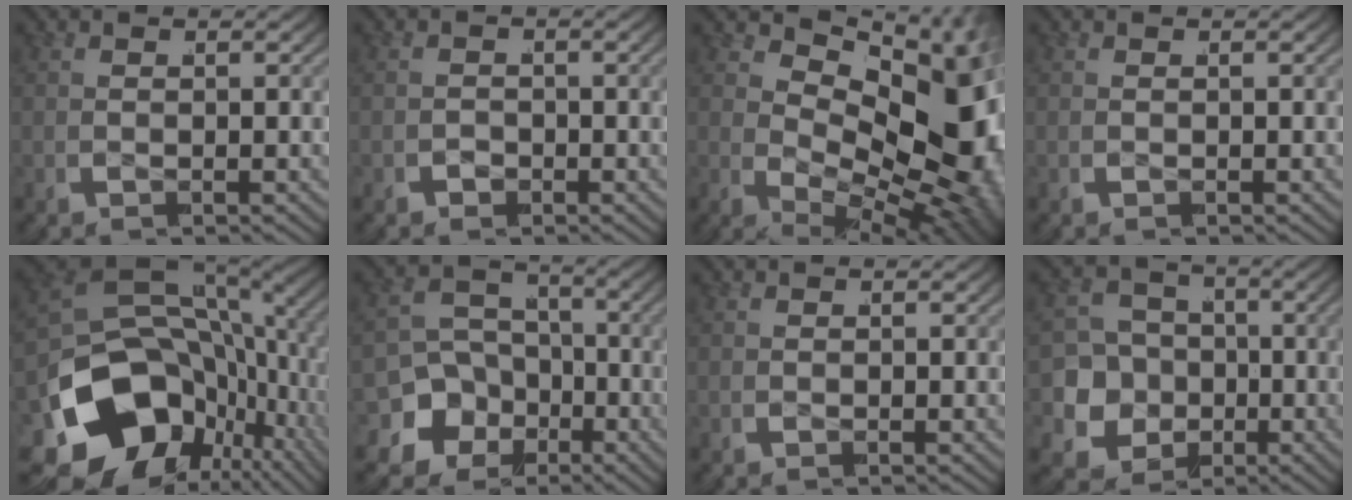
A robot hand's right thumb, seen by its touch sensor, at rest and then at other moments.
{"total": 1.2, "force": [-0.8, 0.9, 0.3], "torque": [0.000, 0.006, -0.016]}
{"total": 21.2, "force": [-1.2, 13.5, 16.2], "torque": [-0.247, -0.037, -0.005]}
{"total": 0.0}
{"total": 19.8, "force": [-3.8, 14.3, 13.1], "torque": [-0.248, -0.041, -0.055]}
{"total": 10.2, "force": [-2.3, 8.9, 4.4], "torque": [-0.091, -0.034, -0.034]}
{"total": 0.0}
{"total": 13.1, "force": [-1.0, 11.4, 6.4], "torque": [-0.138, -0.031, -0.022]}